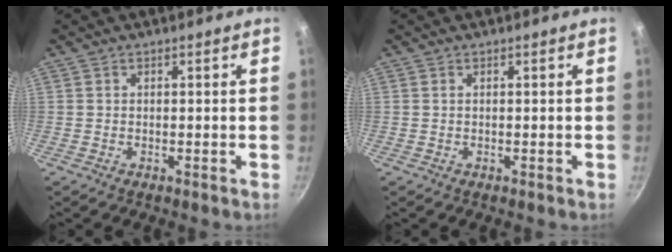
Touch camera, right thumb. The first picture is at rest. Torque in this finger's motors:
{"motor_torque": [-0.02, 0.28, 0.30, -0.20, -0.02]}